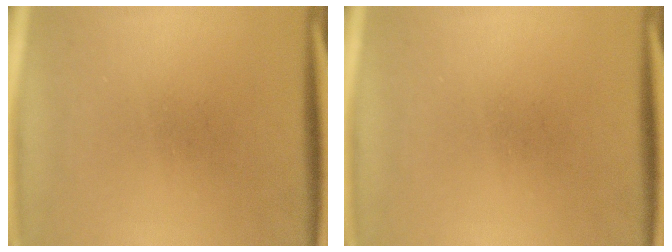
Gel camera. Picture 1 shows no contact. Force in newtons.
{"total": 0.0}